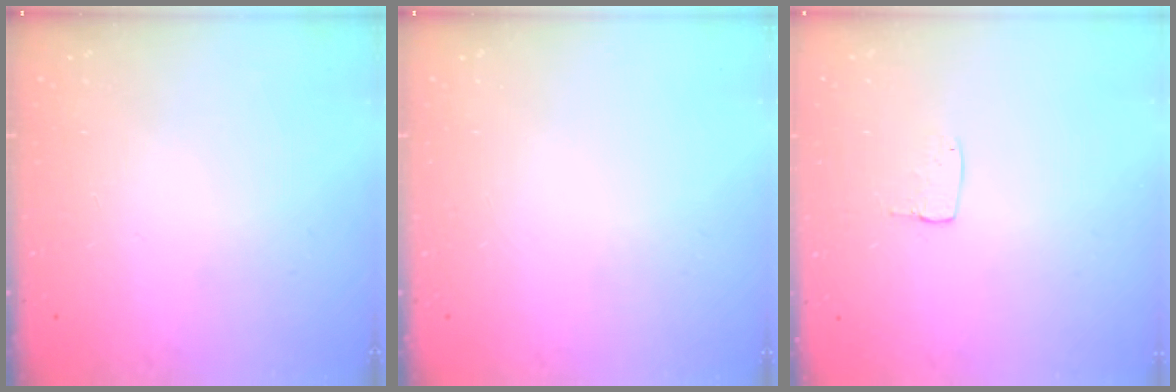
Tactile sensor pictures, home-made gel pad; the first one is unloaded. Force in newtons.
{"total": 0.0}
{"total": 3.4, "press": 3.4, "slide": 0.2}